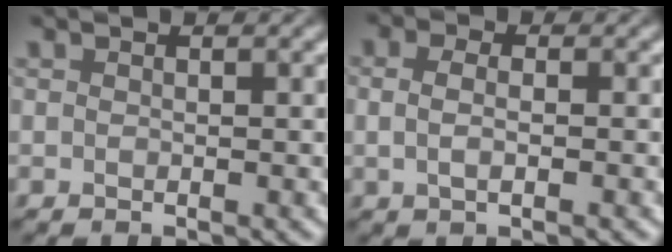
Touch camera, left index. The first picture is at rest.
{"total": 3.2, "force": [0.6, 1.9, 2.6], "torque": [-0.024, 0.008, -0.012]}